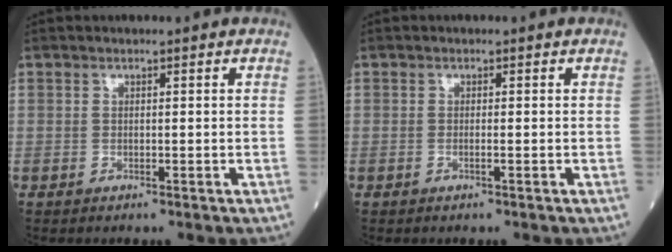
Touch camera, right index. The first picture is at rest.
{"total": 0.6, "force": [-0.2, -0.1, 0.5], "torque": [-0.010, 0.001, -0.005]}